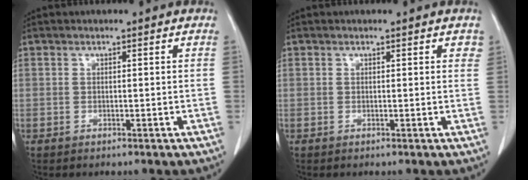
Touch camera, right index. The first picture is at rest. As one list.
[{"total": 1.0, "force": [0.6, 0.5, 0.6], "torque": [-0.002, -0.001, 0.002]}]